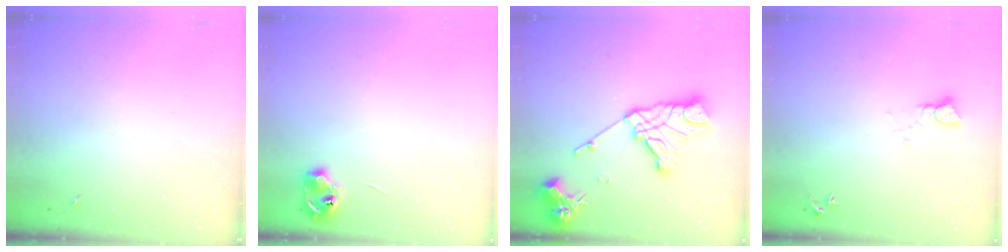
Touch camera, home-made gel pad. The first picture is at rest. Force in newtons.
{"total": 6.0, "press": 6.0, "slide": 0.7}
{"total": 17.2, "press": 17.1, "slide": 1.8}
{"total": 2.4, "press": 2.4, "slide": 0.2}